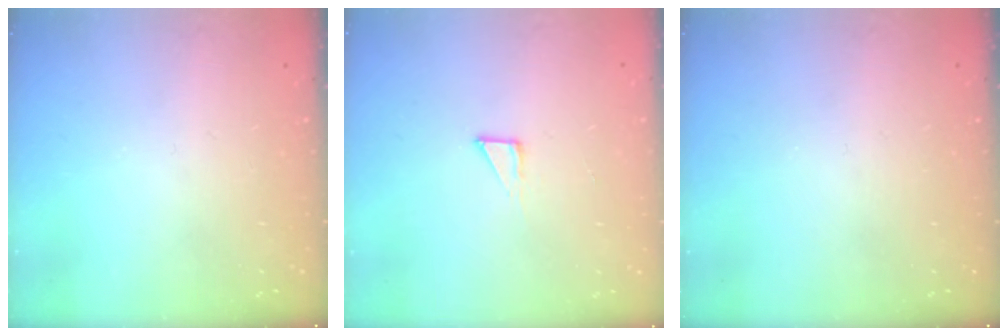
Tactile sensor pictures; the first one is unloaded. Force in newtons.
{"total": 4.1, "press": 4.1, "slide": 0.3}
{"total": 0.0}